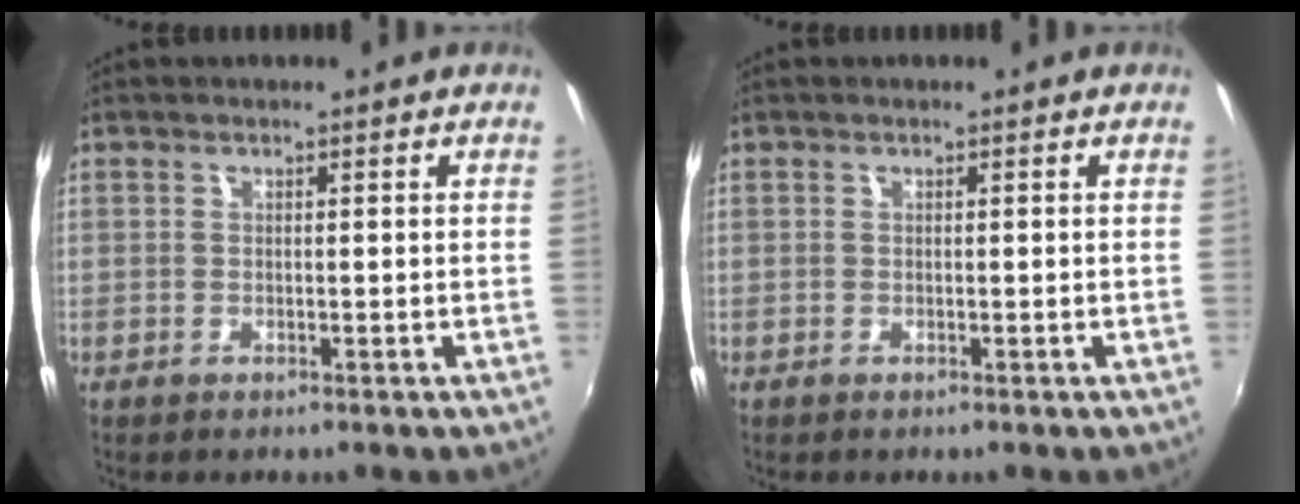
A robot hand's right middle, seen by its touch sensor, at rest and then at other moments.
{"total": 0.0}